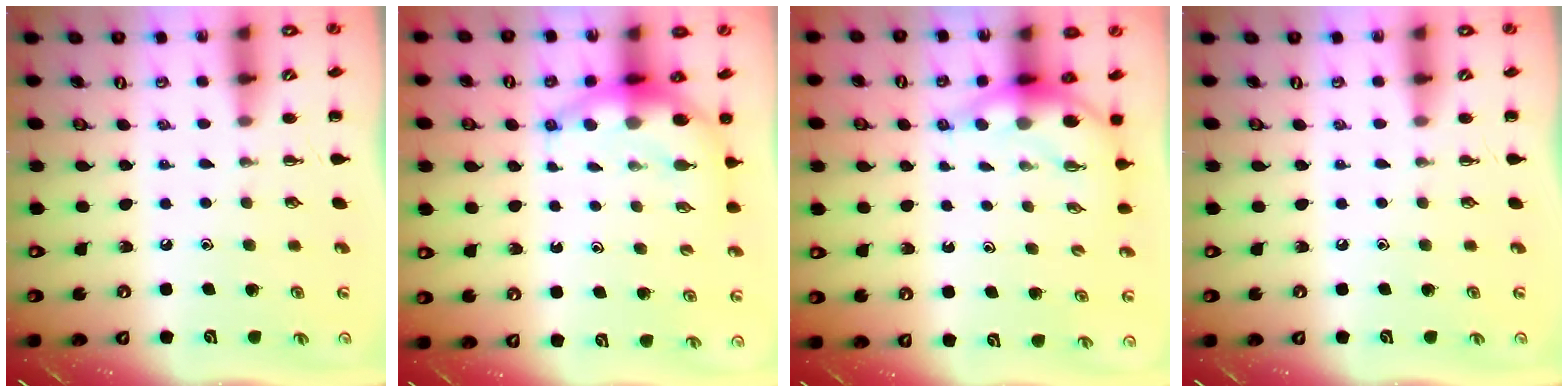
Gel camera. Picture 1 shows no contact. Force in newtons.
{"total": 7.0, "press": 6.9, "slide": 1.5}
{"total": 5.7, "press": 5.7, "slide": 0.7}
{"total": 0.0}